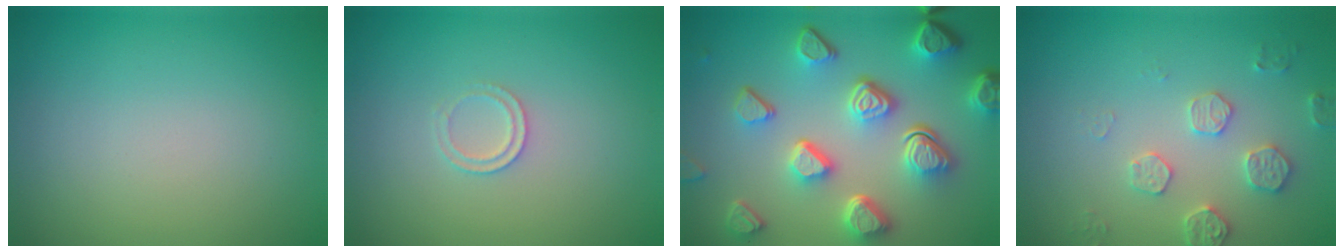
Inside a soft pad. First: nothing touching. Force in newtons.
{"total": 1.2, "press": 1.2, "slide": 0.2}
{"total": 7.3, "press": 5.6, "slide": 4.7}
{"total": 2.7, "press": 2.7, "slide": 0.5}